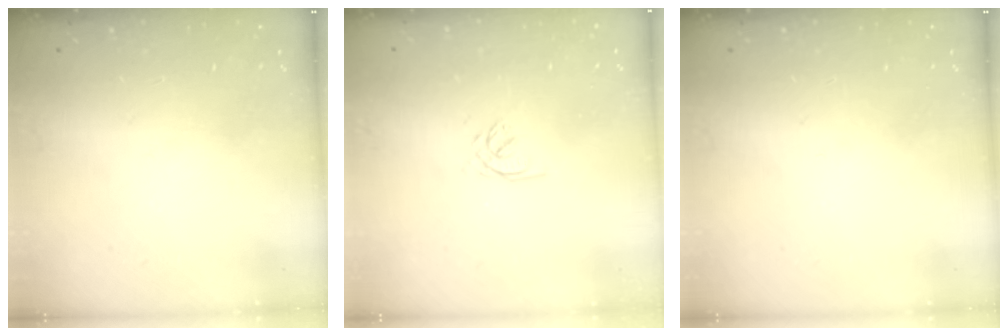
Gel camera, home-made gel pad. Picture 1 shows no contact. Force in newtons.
{"total": 2.4, "press": 2.4, "slide": 0.3}
{"total": 0.0}